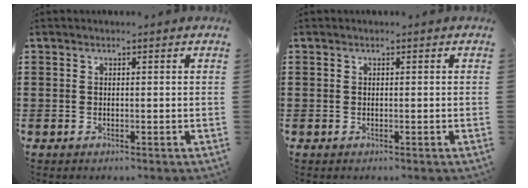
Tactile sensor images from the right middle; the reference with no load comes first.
{"total": 0.0}